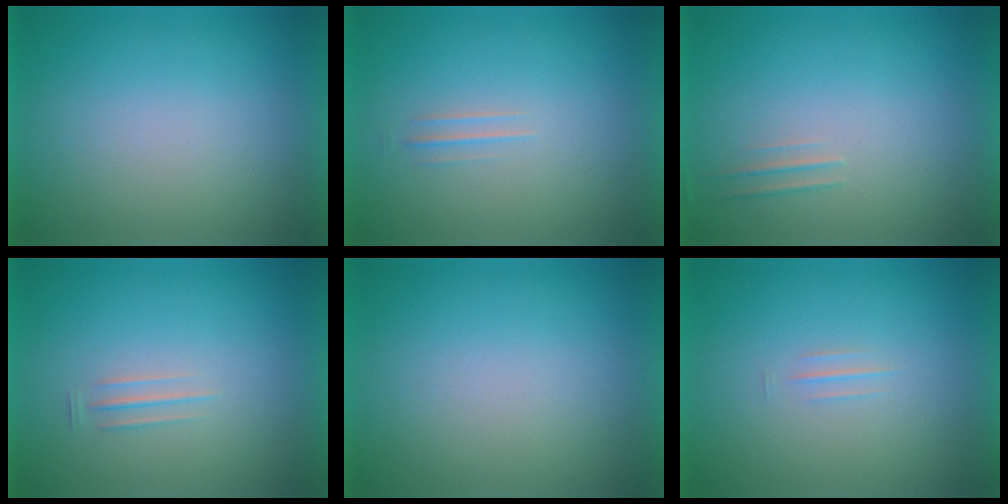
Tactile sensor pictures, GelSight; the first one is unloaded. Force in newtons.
{"total": 1.5}
{"total": 1.7}
{"total": 1.4}
{"total": 1.2}
{"total": 1.2}